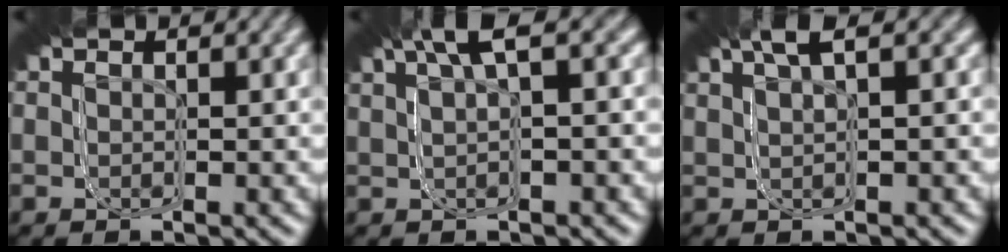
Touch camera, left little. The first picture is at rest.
{"total": 3.9, "force": [1.6, 1.3, 3.3], "torque": [-0.077, 0.024, 0.015]}
{"total": 2.8, "force": [0.8, 1.0, 2.5], "torque": [-0.071, 0.021, 0.007]}